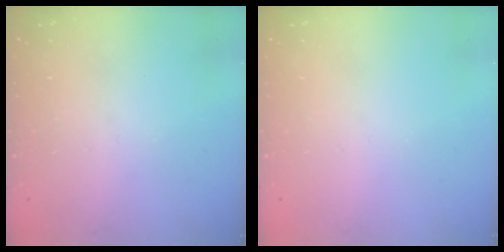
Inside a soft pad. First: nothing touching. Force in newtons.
{"total": 0.0}